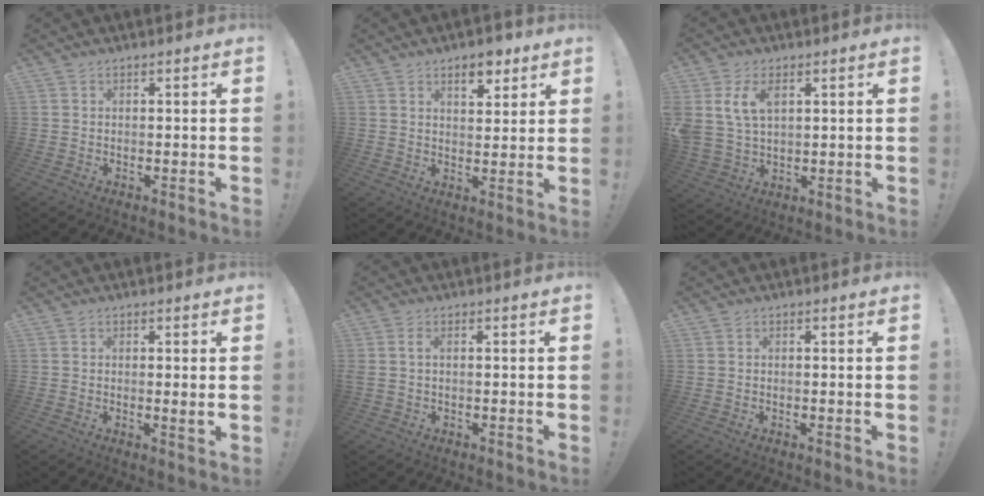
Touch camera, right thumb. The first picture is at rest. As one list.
[{"total": 7.2, "force": [4.7, 3.6, 4.1], "torque": [-0.039, -0.025, 0.077]}, {"total": 8.6, "force": [3.9, 5.4, 5.5], "torque": [-0.115, -0.007, 0.073]}, {"total": 2.2, "force": [0.6, -0.2, 2.1], "torque": [-0.023, -0.010, 0.006]}, {"total": 1.8, "force": [0.3, 0.5, 1.7], "torque": [-0.033, 0.002, 0.006]}, {"total": 0.0}]